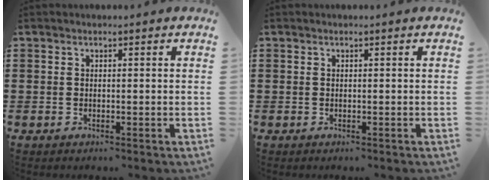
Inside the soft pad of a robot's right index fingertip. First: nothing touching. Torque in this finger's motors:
{"motor_torque": [0.09, -0.04, 0.00, 0.00]}